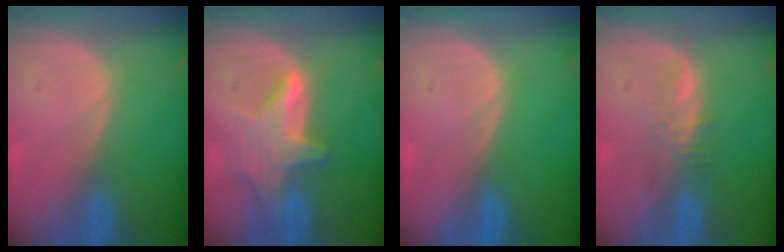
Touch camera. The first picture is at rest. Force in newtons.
{"total": 6.9, "press": 6.4, "slide": 2.6}
{"total": 0.0}
{"total": 2.4, "press": 2.4, "slide": 0.2}